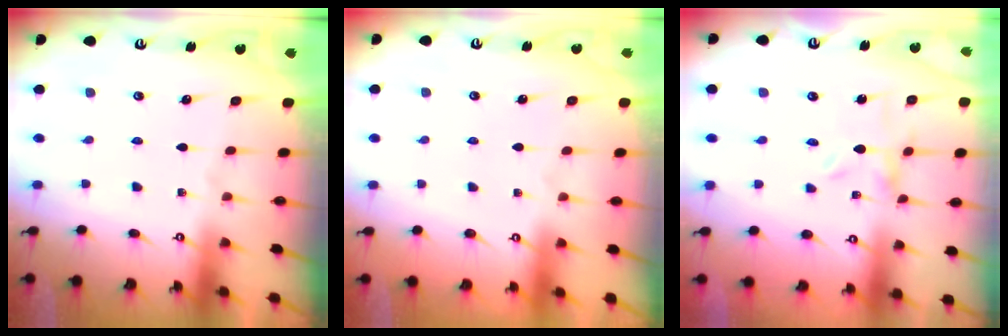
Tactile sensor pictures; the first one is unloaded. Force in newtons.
{"total": 1.6, "press": 1.6, "slide": 0.2}
{"total": 0.0}